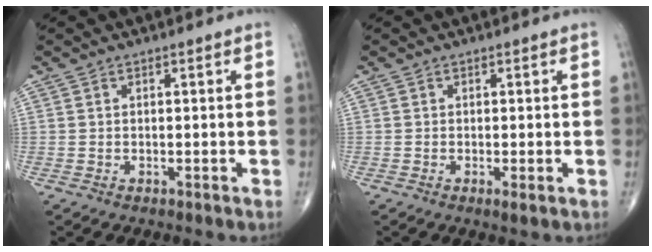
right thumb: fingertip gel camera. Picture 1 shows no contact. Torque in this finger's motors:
{"motor_torque": [-0.34, -0.03, 0.06, 0.08, -0.01]}